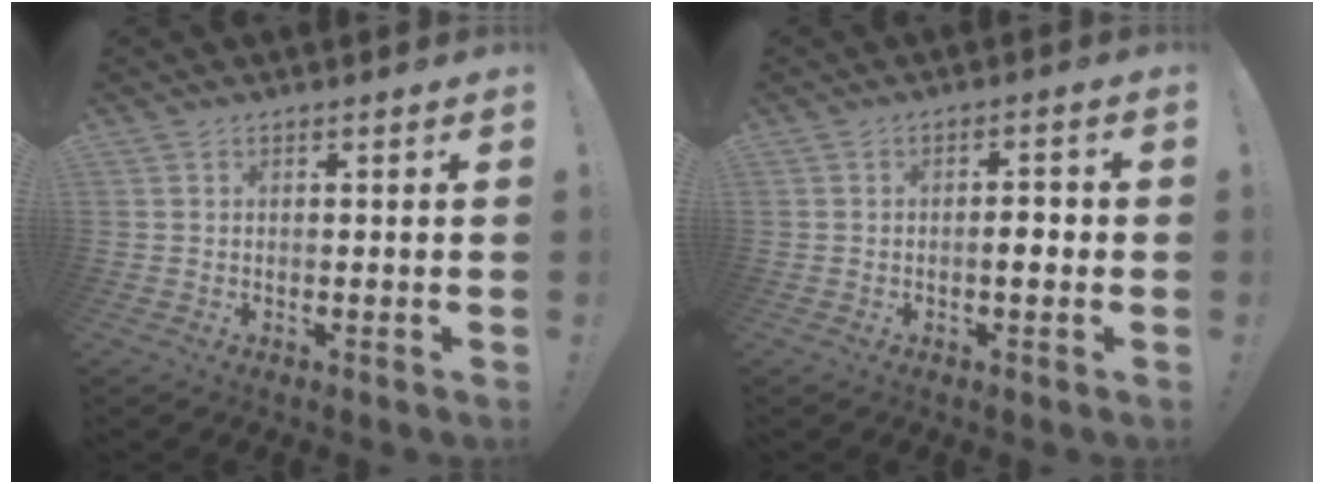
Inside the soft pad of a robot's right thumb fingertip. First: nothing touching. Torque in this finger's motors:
{"motor_torque": [-0.10, 0.17, 0.49, -0.12, 0.00]}